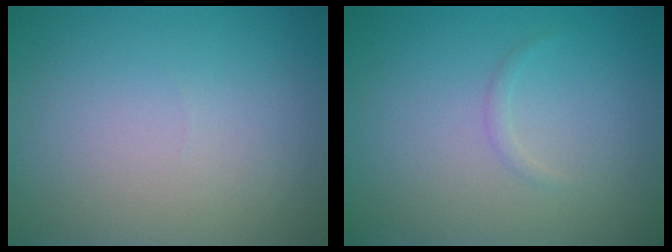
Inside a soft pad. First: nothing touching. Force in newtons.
{"total": 0.6, "press": 0.6, "slide": 0.0}